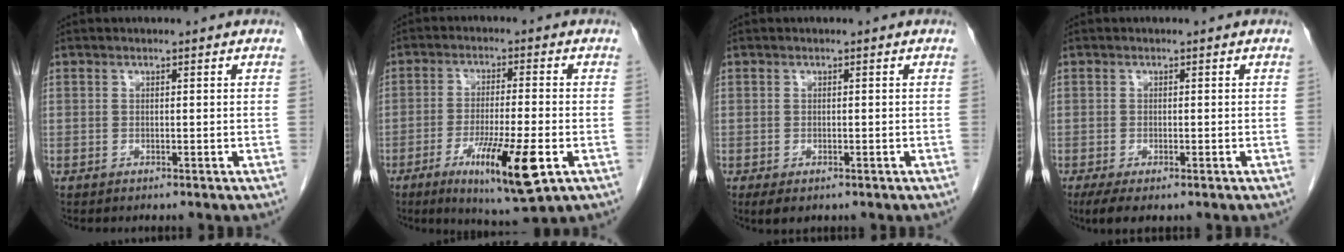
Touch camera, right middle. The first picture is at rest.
{"total": 11.8, "force": [-4.8, 1.0, 10.7], "torque": [-0.185, -0.030, -0.073]}
{"total": 2.5, "force": [-1.4, 1.3, 1.6], "torque": [-0.028, -0.005, -0.014]}
{"total": 4.8, "force": [-2.8, 1.3, 3.6], "torque": [-0.065, -0.015, -0.046]}